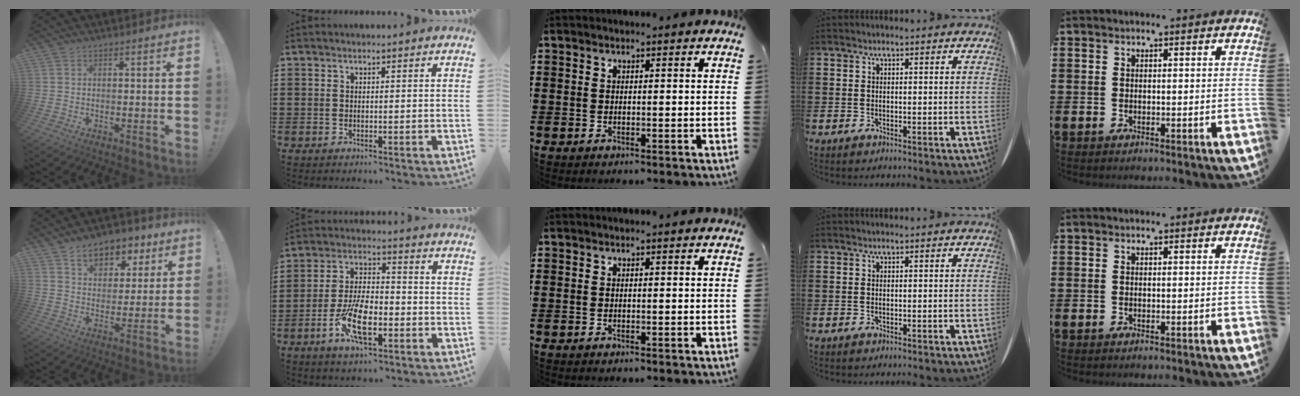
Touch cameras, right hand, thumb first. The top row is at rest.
{"thumb": {"total": 9.8, "force": [6.2, 6.5, 4.1], "torque": [-0.048, -0.041, 0.113]}, "index": {"total": 9.9, "force": [-3.8, 4.3, 8.1], "torque": [-0.167, -0.002, -0.067]}}